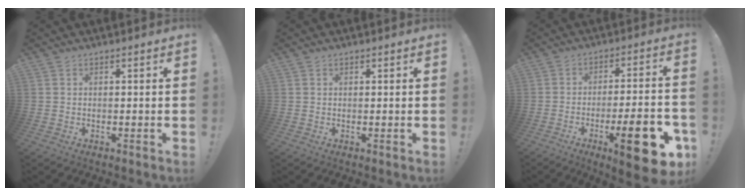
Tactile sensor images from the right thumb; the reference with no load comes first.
{"total": 0.5, "force": [0.4, 0.3, 0.1], "torque": [0.005, -0.003, 0.007]}
{"total": 17.6, "force": [-8.1, 4.3, 15.1], "torque": [-0.197, 0.038, -0.116]}